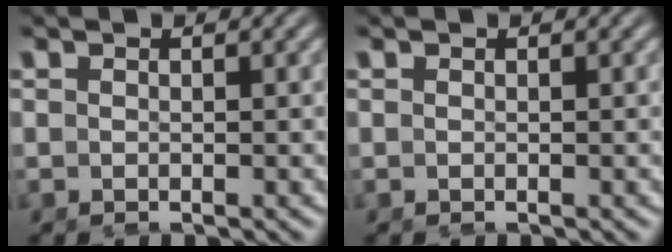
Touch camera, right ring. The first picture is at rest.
{"total": 0.0}